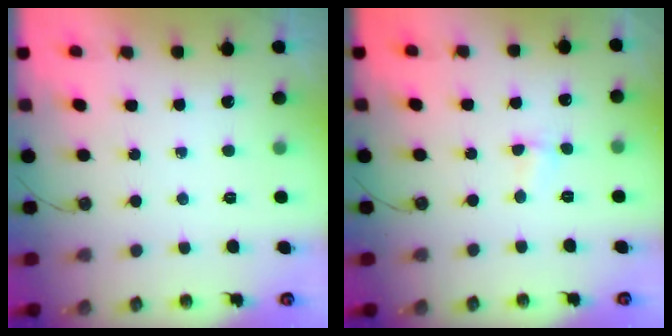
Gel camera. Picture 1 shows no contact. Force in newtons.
{"total": 1.5, "press": 1.2, "slide": 1.0}